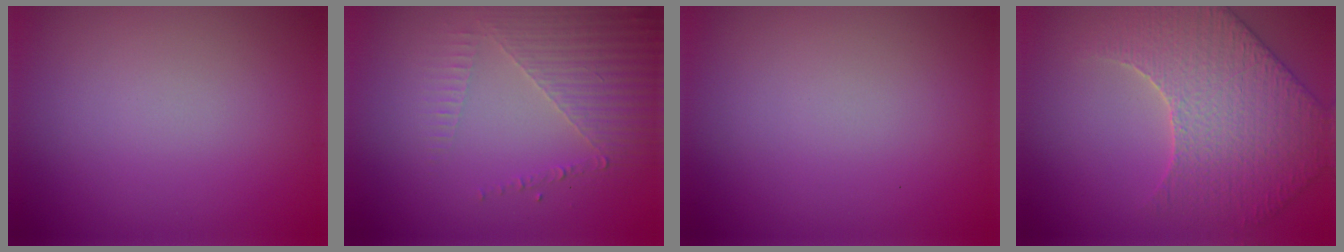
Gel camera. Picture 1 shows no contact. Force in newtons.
{"total": 5.0, "press": 2.9, "slide": 4.1}
{"total": 0.0}
{"total": 5.5, "press": 5.2, "slide": 1.8}